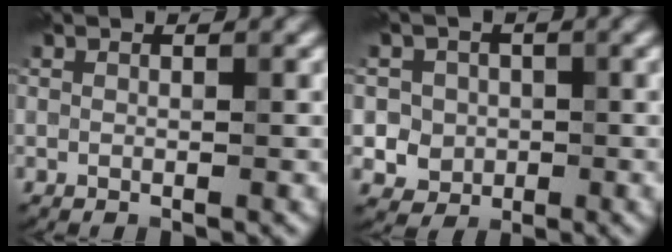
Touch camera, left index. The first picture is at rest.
{"total": 5.0, "force": [0.3, 4.8, 1.6], "torque": [-0.017, 0.021, -0.006]}